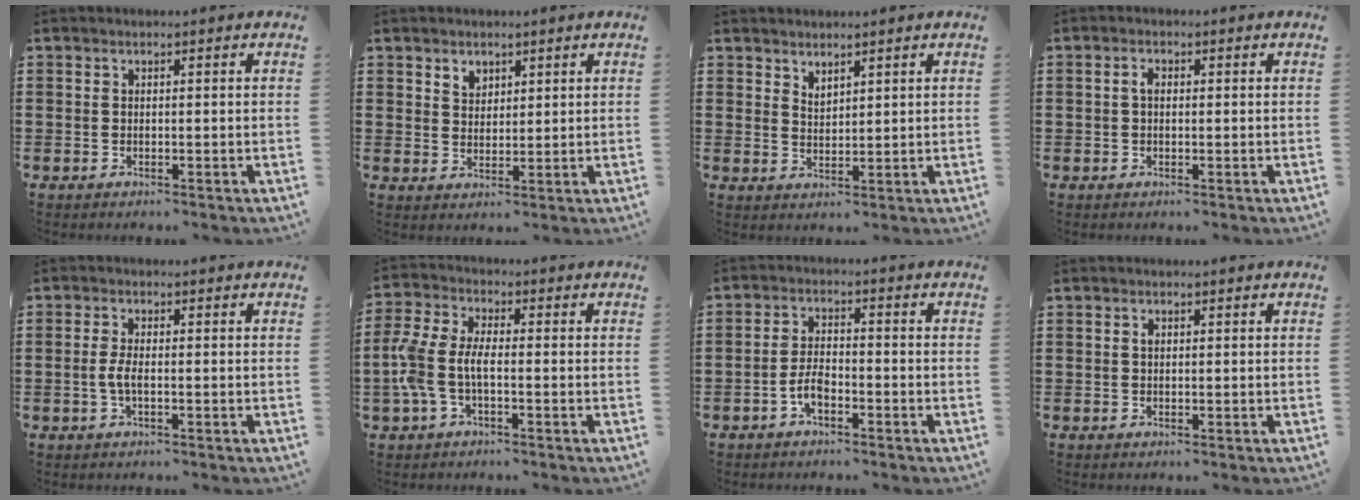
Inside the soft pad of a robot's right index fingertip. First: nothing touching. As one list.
[{"total": 2.7, "force": [2.0, 1.8, 0.4], "torque": [-0.015, 0.006, 0.038]}, {"total": 2.1, "force": [2.0, 0.6, -0.1], "torque": [-0.002, 0.003, 0.040]}, {"total": 1.6, "force": [0.1, 0.9, 1.4], "torque": [-0.028, 0.005, 0.001]}, {"total": 2.9, "force": [-0.6, 0.8, 2.7], "torque": [-0.063, -0.004, -0.017]}, {"total": 5.8, "force": [-1.5, 2.6, 5.0], "torque": [-0.137, -0.008, -0.041]}, {"total": 4.2, "force": [-2.1, 1.7, 3.2], "torque": [-0.083, -0.003, -0.047]}, {"total": 0.8, "force": [0.2, 0.5, 0.5], "torque": [-0.013, 0.001, 0.004]}]